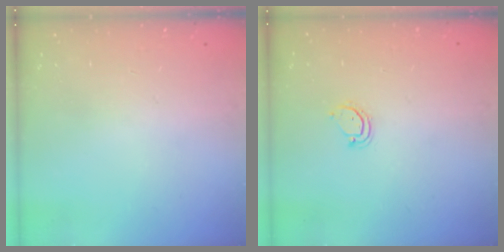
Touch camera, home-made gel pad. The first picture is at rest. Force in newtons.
{"total": 3.0, "press": 3.0, "slide": 0.2}